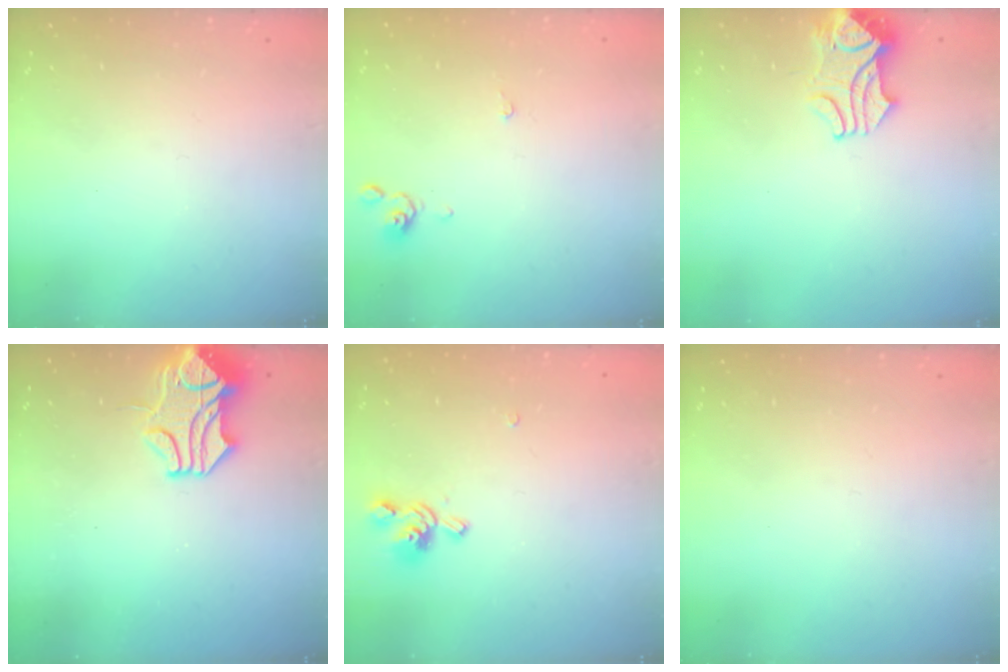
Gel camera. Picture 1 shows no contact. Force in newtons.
{"total": 0.0}
{"total": 2.1, "press": 2.0, "slide": 0.5}
{"total": 2.3, "press": 1.7, "slide": 1.6}
{"total": 1.2, "press": 0.2, "slide": 1.2}
{"total": 0.0}